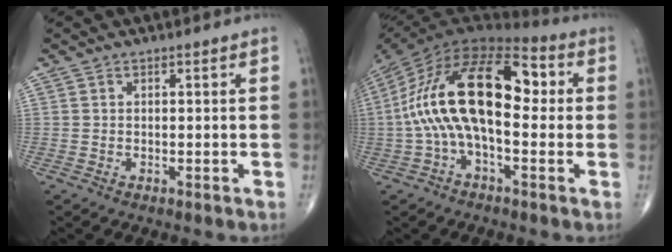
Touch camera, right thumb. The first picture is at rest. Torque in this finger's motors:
{"motor_torque": [0.43, 1.62, 2.24, -0.21, 0.79]}